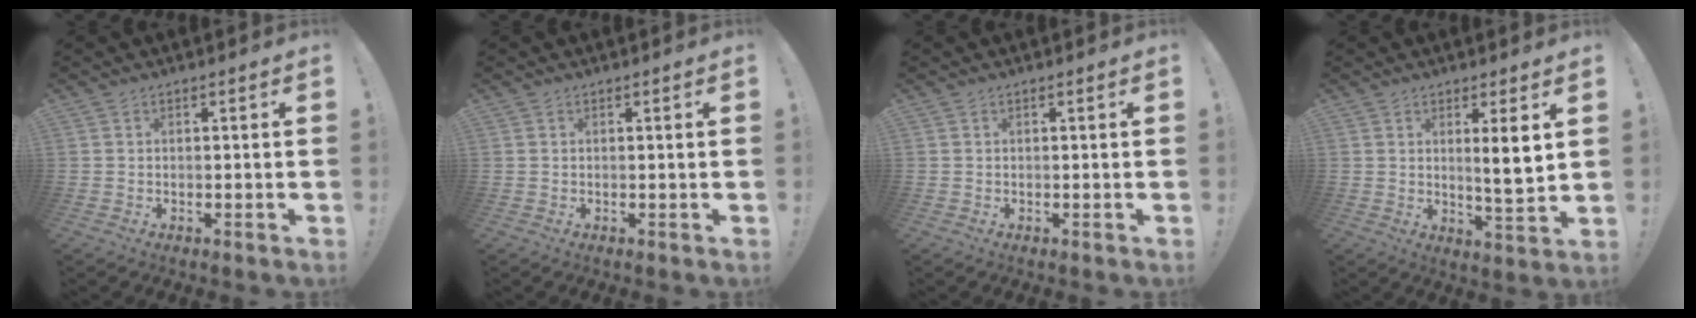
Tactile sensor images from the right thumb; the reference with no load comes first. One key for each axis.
{"total": 0.0}
{"total": 0.0}
{"total": 6.8, "fx": 2.4, "fy": 0.4, "fz": 6.4, "tx": -0.092, "ty": -0.021, "tz": 0.031}